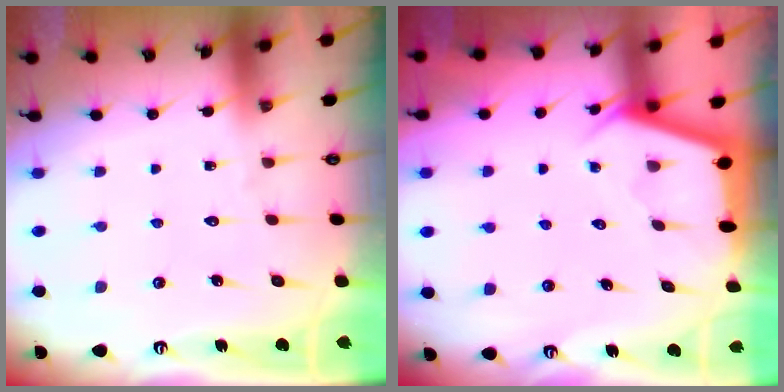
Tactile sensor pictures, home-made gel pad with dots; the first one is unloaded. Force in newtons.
{"total": 2.9, "press": 2.9, "slide": 0.3}